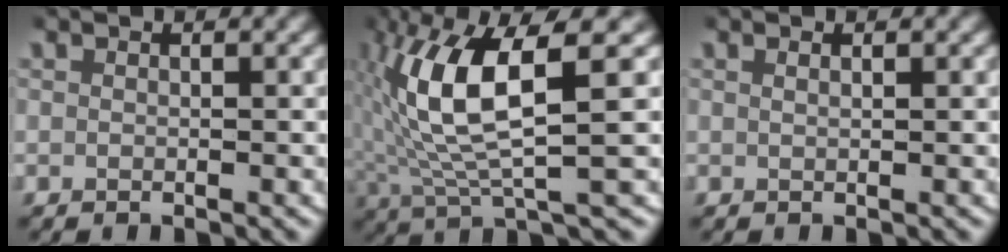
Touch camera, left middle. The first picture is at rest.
{"total": 8.9, "force": [0.9, 2.7, 8.4], "torque": [-0.157, 0.007, 0.017]}
{"total": 0.5, "force": [0.3, -0.1, 0.4], "torque": [-0.006, 0.001, 0.006]}